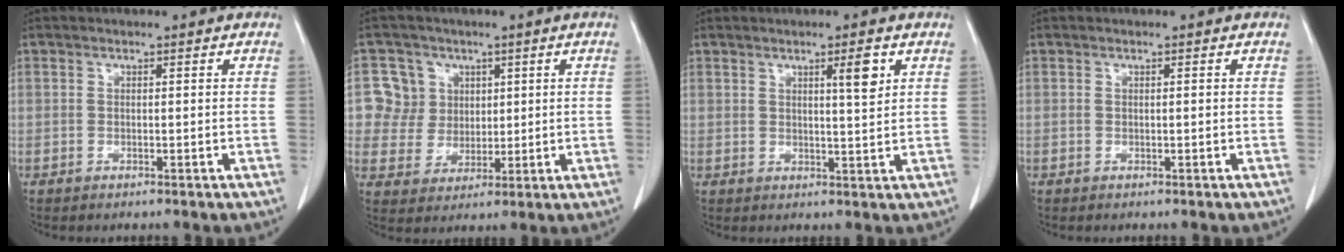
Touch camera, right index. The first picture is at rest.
{"total": 7.2, "force": [2.2, 6.8, 0.5], "torque": [-0.008, 0.017, 0.047]}
{"total": 3.9, "force": [2.0, 0.4, 3.3], "torque": [-0.048, -0.007, 0.031]}
{"total": 0.0}